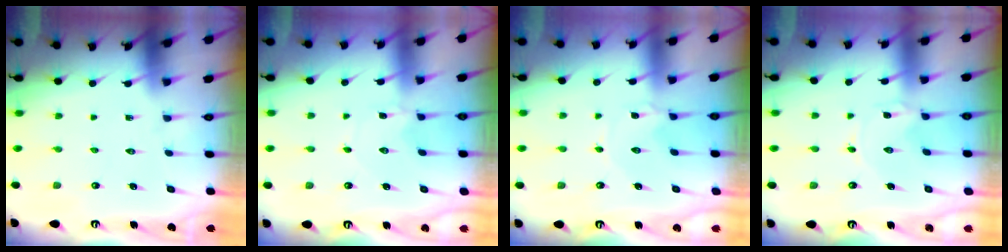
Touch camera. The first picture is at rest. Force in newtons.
{"total": 1.1, "press": 1.1, "slide": 0.2}
{"total": 0.0}
{"total": 0.0}